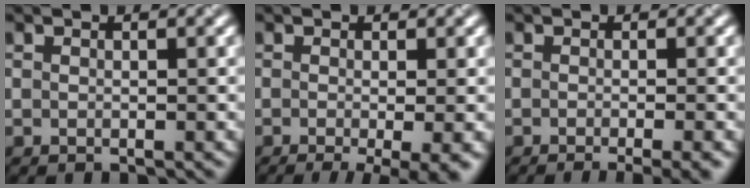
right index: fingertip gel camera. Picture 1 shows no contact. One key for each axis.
{"total": 5.4, "fx": -2.0, "fy": 1.4, "fz": 4.8, "tx": -0.060, "ty": -0.015, "tz": -0.021}
{"total": 4.0, "fx": -1.9, "fy": 1.3, "fz": 3.4, "tx": -0.021, "ty": 0.000, "tz": -0.025}